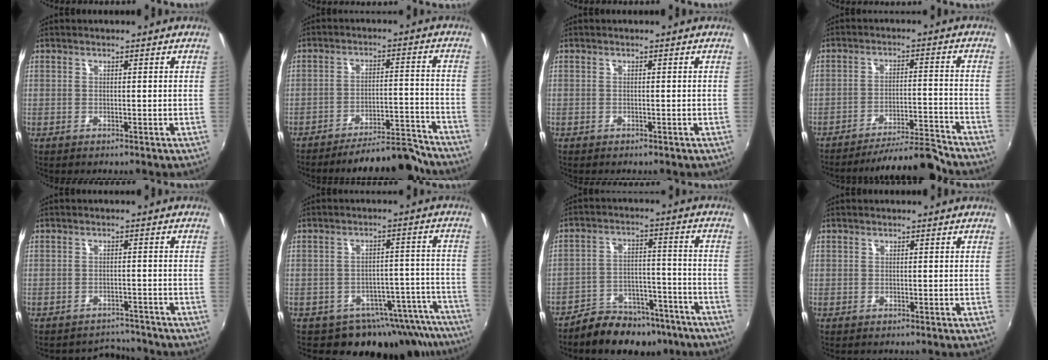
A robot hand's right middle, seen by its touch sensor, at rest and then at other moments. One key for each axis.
{"total": 11.8, "fx": -11.3, "fy": 1.5, "fz": 3.0, "tx": -0.051, "ty": 0.031, "tz": -0.151}
{"total": 0.7, "fx": -0.5, "fy": 0.5, "fz": 0.0, "tx": -0.002, "ty": 0.000, "tz": -0.006}
{"total": 12.2, "fx": -11.8, "fy": 0.0, "fz": 3.2, "tx": -0.063, "ty": 0.017, "tz": -0.171}
{"total": 4.1, "fx": -3.8, "fy": 1.4, "fz": -0.4, "tx": 0.004, "ty": 0.012, "tz": -0.056}
{"total": 16.7, "fx": -14.5, "fy": 7.5, "fz": 3.6, "tx": -0.033, "ty": 0.053, "tz": -0.166}
{"total": 15.0, "fx": -12.1, "fy": 7.0, "fz": 5.5, "tx": -0.107, "ty": 0.019, "tz": -0.158}
{"total": 1.0, "fx": 0.0, "fy": 1.0, "fz": -0.1, "tx": 0.001, "ty": 0.004, "tz": 0.001}